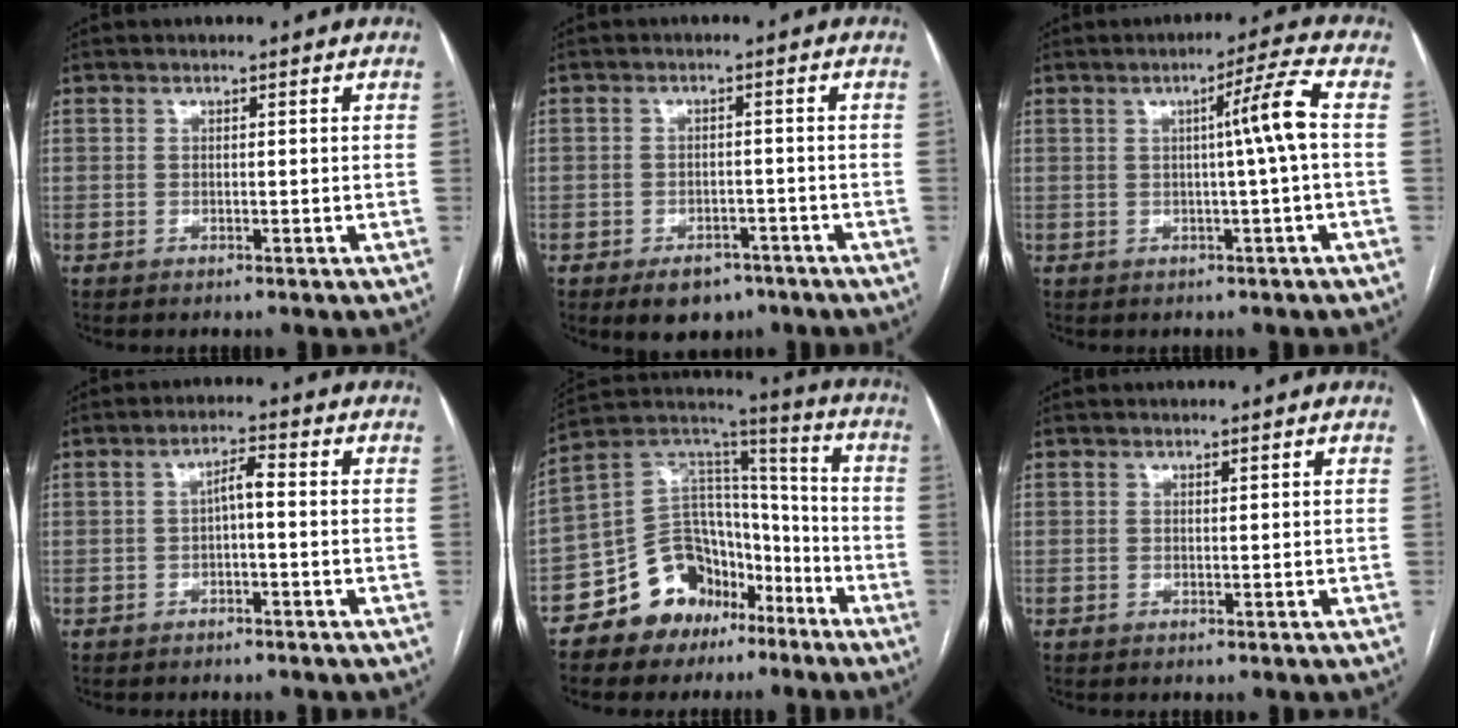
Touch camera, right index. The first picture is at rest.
{"total": 5.5, "force": [-3.6, 3.4, 2.2], "torque": [-0.029, 0.002, -0.045]}
{"total": 5.5, "force": [0.2, -1.4, 5.3], "torque": [-0.082, 0.006, 0.004]}
{"total": 2.8, "force": [-0.3, 0.6, 2.7], "torque": [-0.049, 0.013, -0.004]}
{"total": 15.6, "force": [-9.5, 10.8, 6.1], "torque": [-0.103, 0.086, -0.156]}
{"total": 0.0}